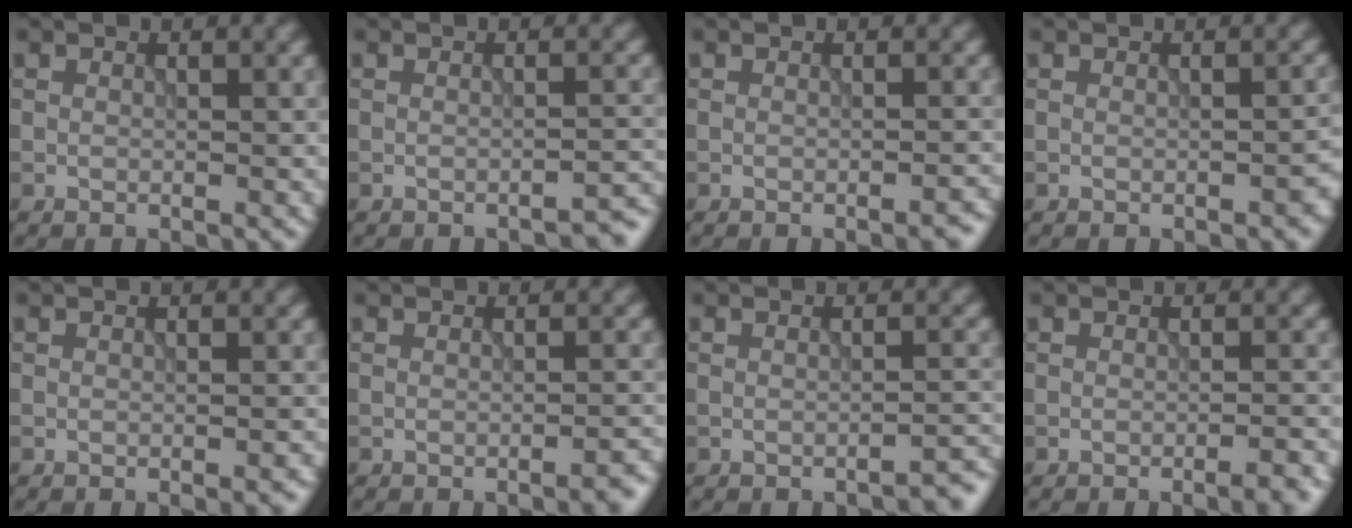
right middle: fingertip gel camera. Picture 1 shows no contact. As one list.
[{"total": 1.9, "force": [-1.7, 0.2, 0.6], "torque": [0.007, 0.011, -0.027]}, {"total": 1.3, "force": [-0.8, 0.3, 1.0], "torque": [-0.007, 0.002, -0.014]}, {"total": 1.3, "force": [-0.8, 0.3, 1.0], "torque": [-0.014, 0.005, -0.010]}, {"total": 1.1, "force": [-0.5, 0.2, 0.9], "torque": [-0.007, 0.000, -0.008]}, {"total": 1.7, "force": [-1.0, 0.4, 1.3], "torque": [-0.009, 0.004, -0.018]}, {"total": 2.1, "force": [-1.9, 0.3, 0.9], "torque": [0.003, 0.012, -0.031]}, {"total": 2.5, "force": [-1.5, 0.6, 1.9], "torque": [-0.015, 0.007, -0.028]}]